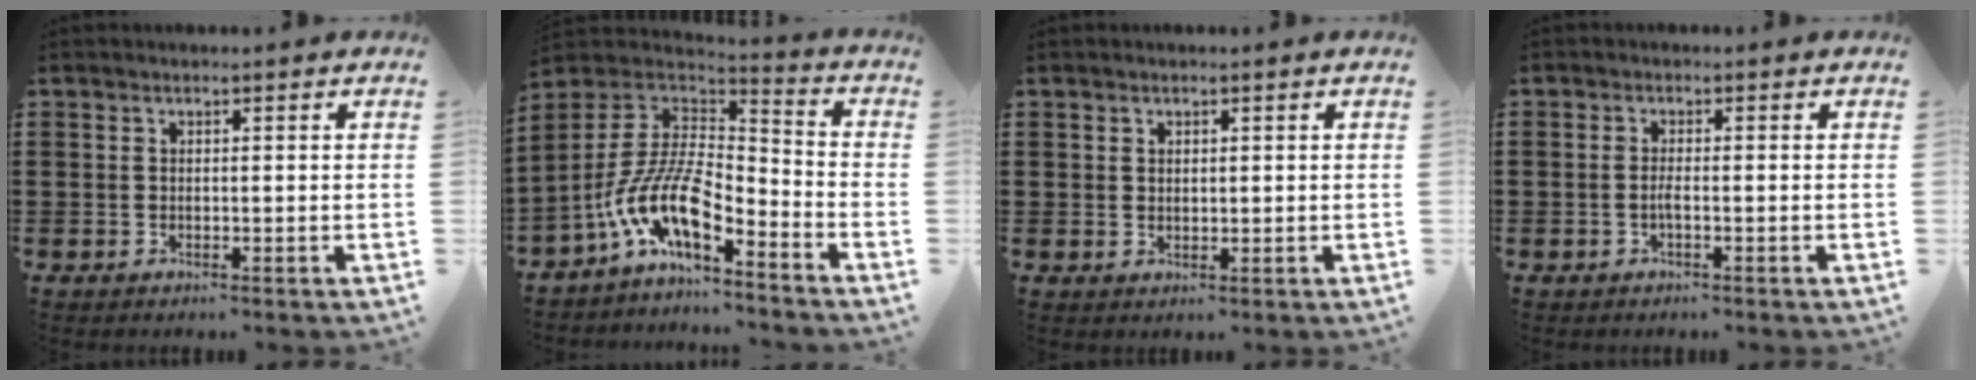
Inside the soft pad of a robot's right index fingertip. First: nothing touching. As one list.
[{"total": 12.1, "force": [-7.0, 4.5, 8.8], "torque": [-0.196, -0.003, -0.141]}, {"total": 1.0, "force": [0.7, 0.6, 0.2], "torque": [-0.005, 0.004, 0.013]}, {"total": 1.4, "force": [-0.7, -0.1, 1.2], "torque": [-0.032, -0.005, -0.016]}]